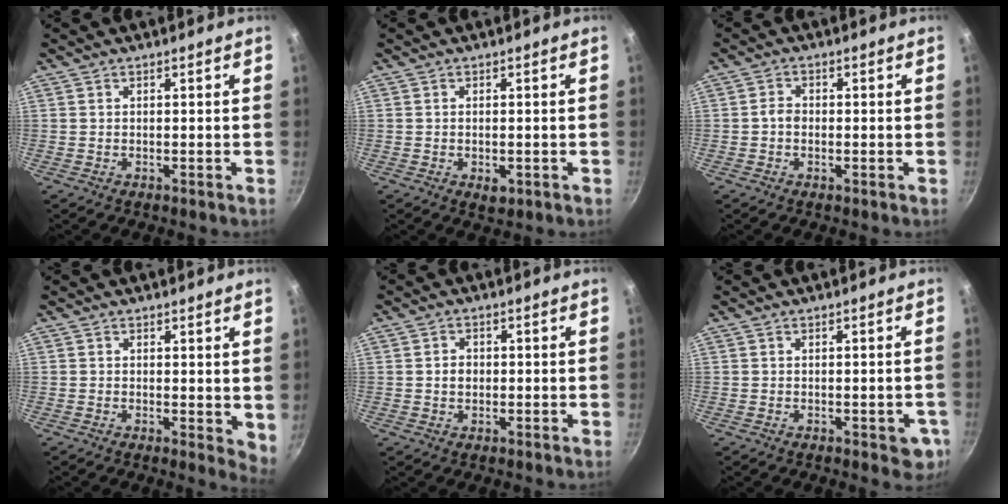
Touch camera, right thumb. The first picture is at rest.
{"total": 2.5, "force": [-0.7, 1.5, 1.9], "torque": [-0.028, -0.005, -0.009]}
{"total": 2.2, "force": [-0.3, 1.7, 1.4], "torque": [-0.025, 0.009, -0.010]}
{"total": 3.7, "force": [0.8, 1.9, 3.0], "torque": [-0.033, -0.005, 0.011]}
{"total": 2.6, "force": [0.0, 2.2, 1.5], "torque": [-0.016, 0.006, -0.002]}
{"total": 4.6, "force": [-1.5, 2.2, 3.8], "torque": [-0.028, 0.001, -0.018]}